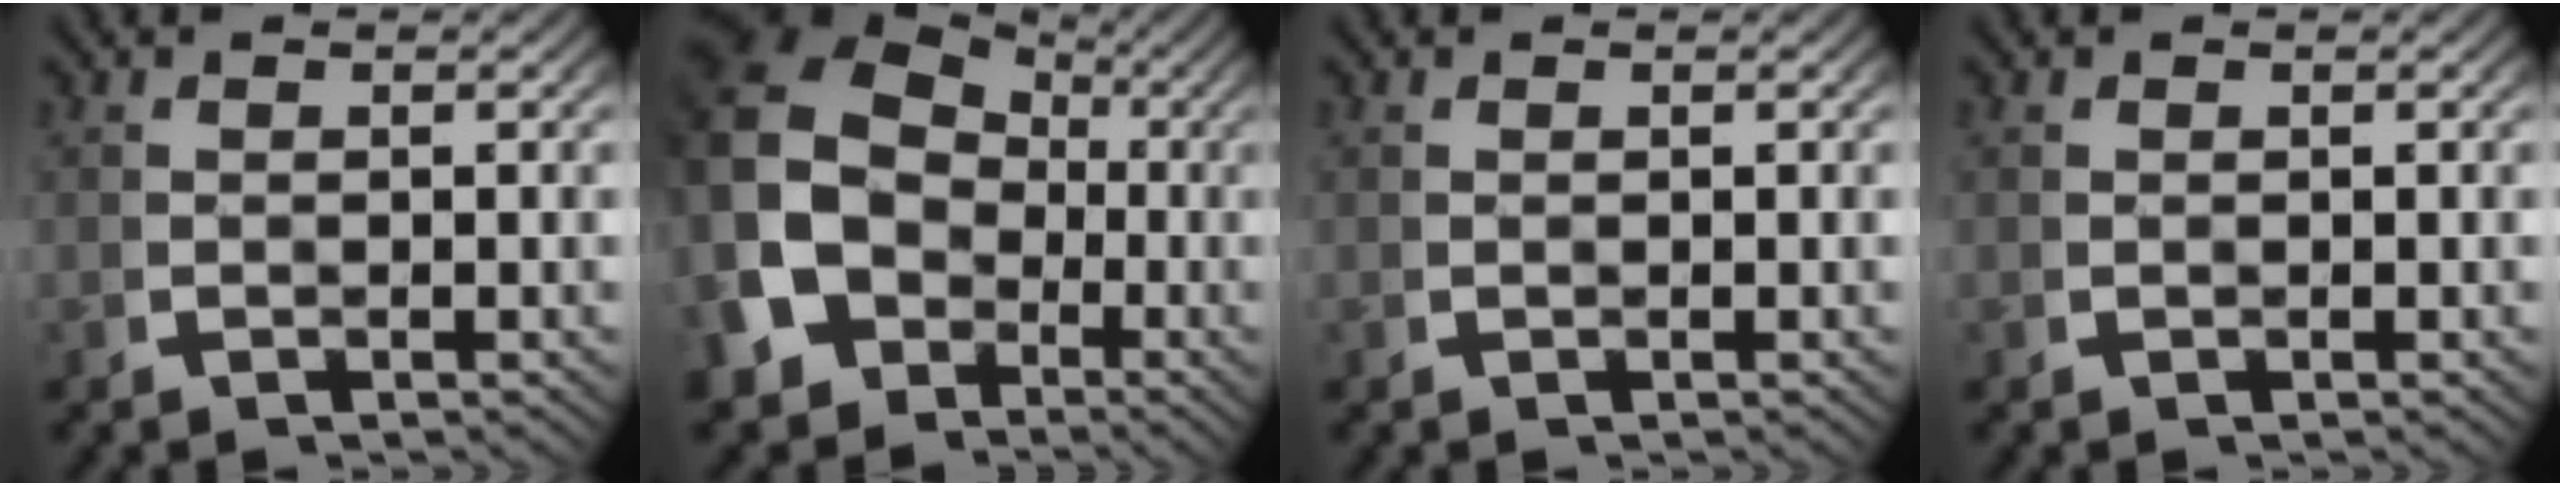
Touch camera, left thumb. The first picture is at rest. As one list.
[{"total": 11.8, "force": [0.7, 9.5, 7.0], "torque": [-0.174, -0.039, 0.022]}, {"total": 0.0}, {"total": 0.0}]